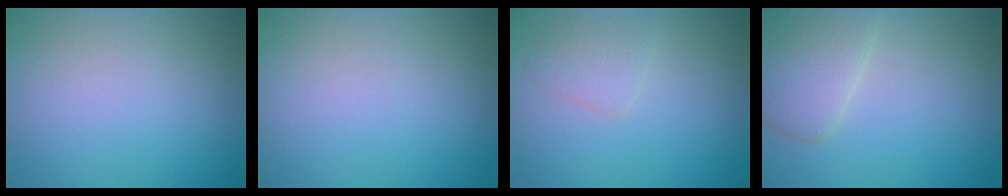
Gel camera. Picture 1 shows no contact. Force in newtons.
{"total": 0.0}
{"total": 1.6, "press": 1.6, "slide": 0.1}
{"total": 3.8, "press": 3.8, "slide": 0.3}